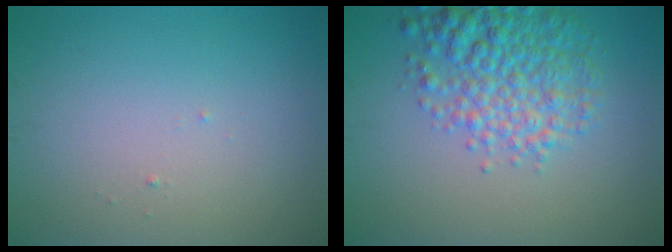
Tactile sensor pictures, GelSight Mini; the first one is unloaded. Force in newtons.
{"total": 5.6, "press": 5.6, "slide": 0.2}